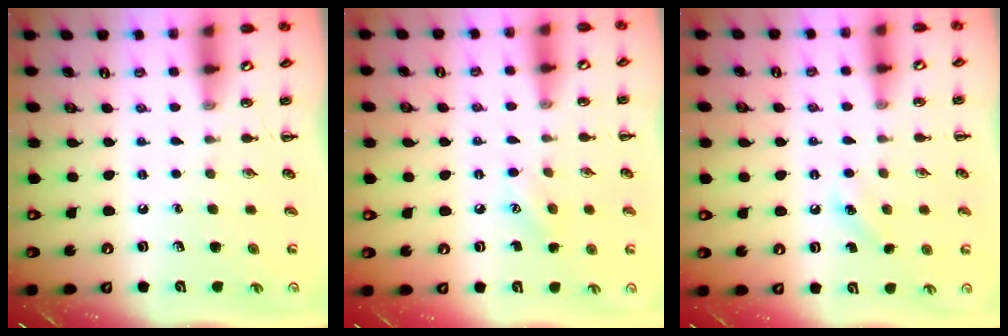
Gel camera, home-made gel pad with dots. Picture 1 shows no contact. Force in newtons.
{"total": 5.2, "press": 5.0, "slide": 1.4}
{"total": 5.9, "press": 5.7, "slide": 1.7}